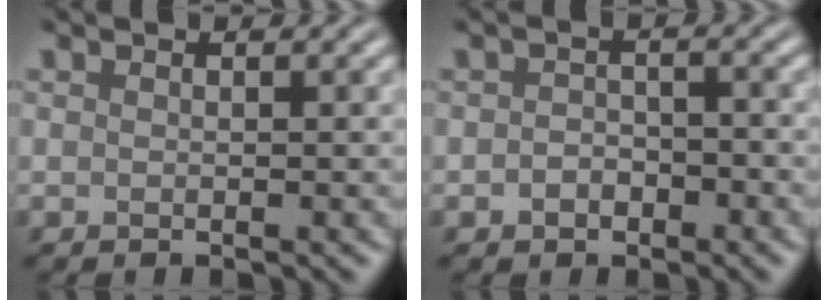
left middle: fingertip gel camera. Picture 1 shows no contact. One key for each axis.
{"total": 1.8, "fx": -0.8, "fy": 1.3, "fz": 1.0, "tx": -0.022, "ty": 0.000, "tz": -0.015}